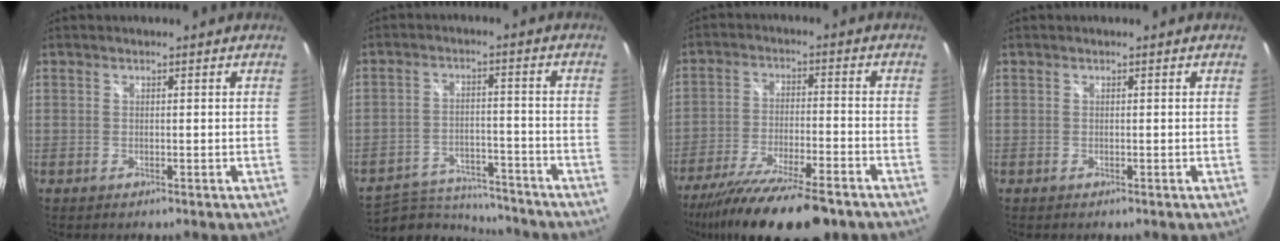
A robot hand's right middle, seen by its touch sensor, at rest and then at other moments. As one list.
[{"total": 15.6, "force": [-14.3, 3.6, 5.0], "torque": [-0.110, 0.002, -0.215]}, {"total": 19.0, "force": [-15.1, 3.4, 11.0], "torque": [-0.213, -0.044, -0.245]}, {"total": 0.0}]